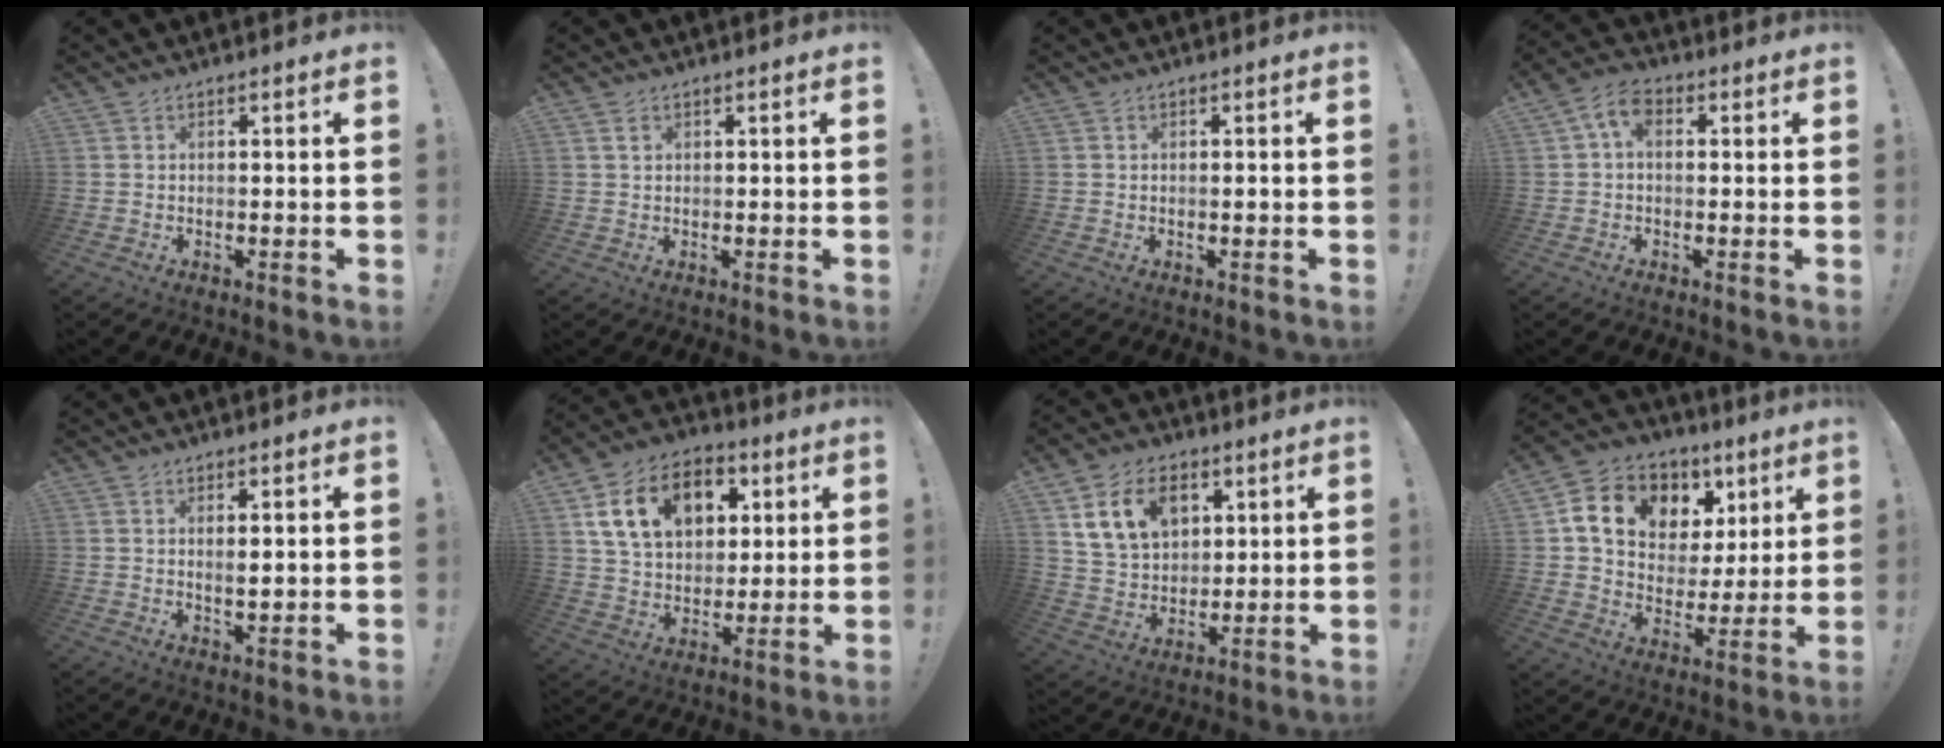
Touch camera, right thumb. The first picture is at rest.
{"total": 1.3, "force": [0.6, 1.0, 0.4], "torque": [0.007, -0.003, 0.007]}
{"total": 0.5, "force": [-0.3, 0.0, 0.4], "torque": [0.001, -0.001, -0.008]}
{"total": 6.4, "force": [1.3, 4.0, 4.8], "torque": [-0.093, 0.002, 0.026]}
{"total": 2.6, "force": [0.6, 0.5, 2.5], "torque": [-0.033, -0.009, 0.008]}
{"total": 17.6, "force": [6.8, 12.3, 10.6], "torque": [-0.168, -0.015, 0.129]}
{"total": 14.5, "force": [6.8, 10.2, 7.8], "torque": [-0.127, -0.021, 0.132]}
{"total": 14.6, "force": [7.2, 10.3, 7.4], "torque": [-0.121, -0.029, 0.138]}